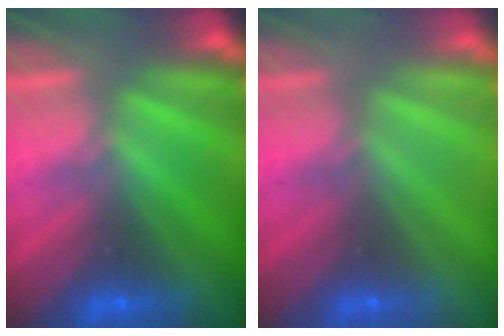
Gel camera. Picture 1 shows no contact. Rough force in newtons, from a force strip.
{"total": 2.9}